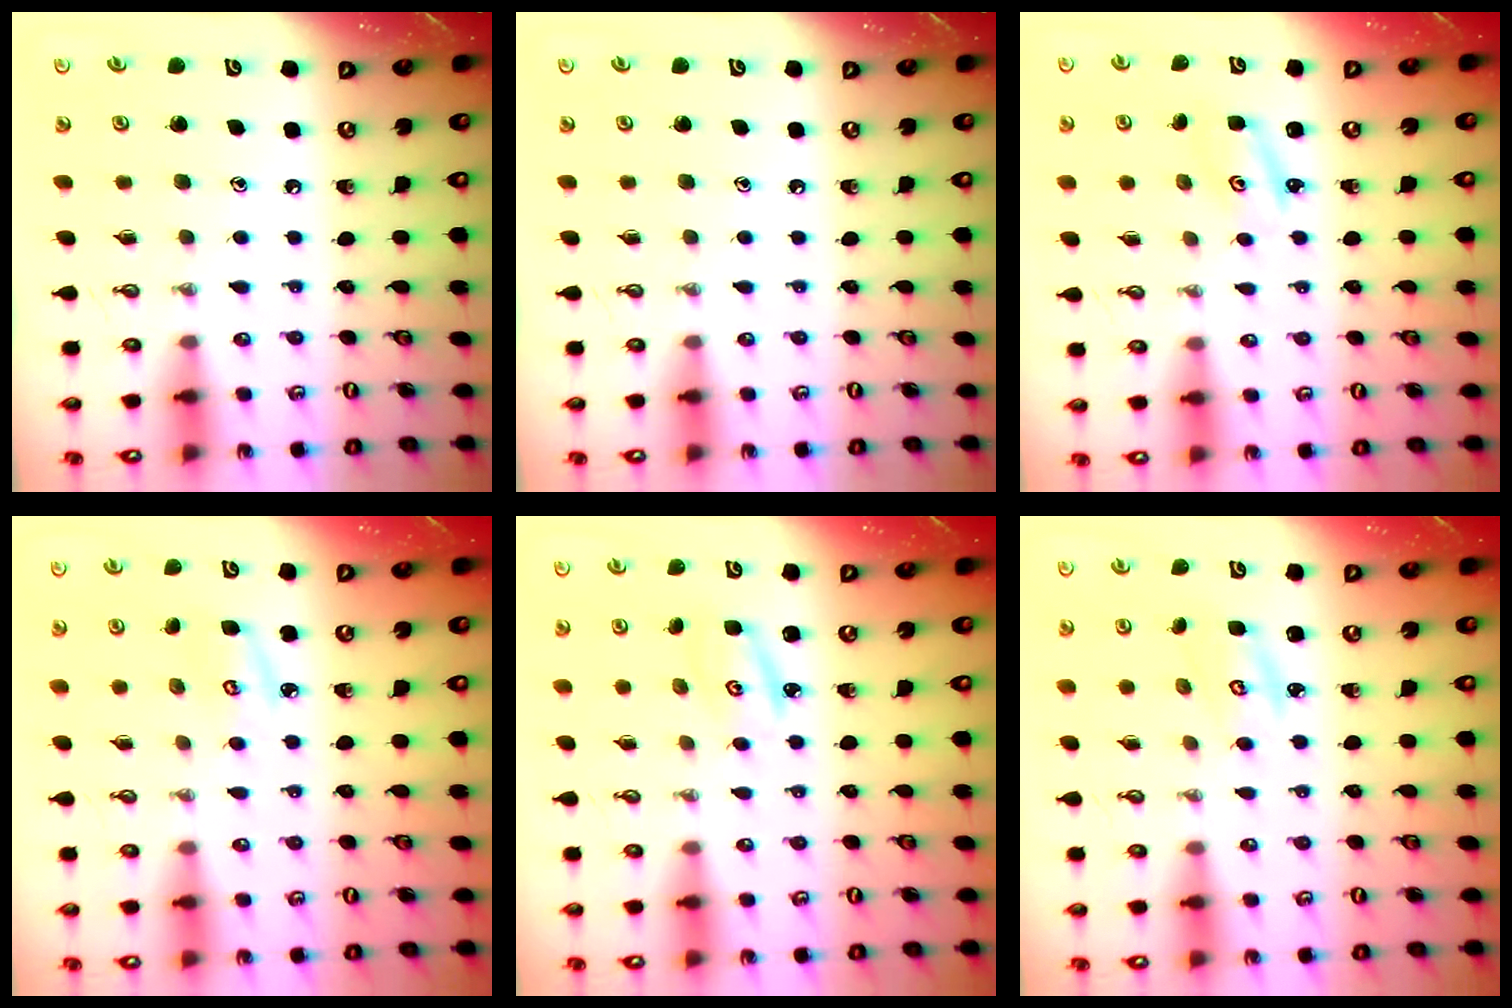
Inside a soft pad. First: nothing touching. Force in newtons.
{"total": 0.0}
{"total": 2.2, "press": 2.2, "slide": 0.2}
{"total": 5.4, "press": 5.4, "slide": 0.5}
{"total": 2.4, "press": 2.4, "slide": 0.2}
{"total": 2.8, "press": 2.8, "slide": 0.2}